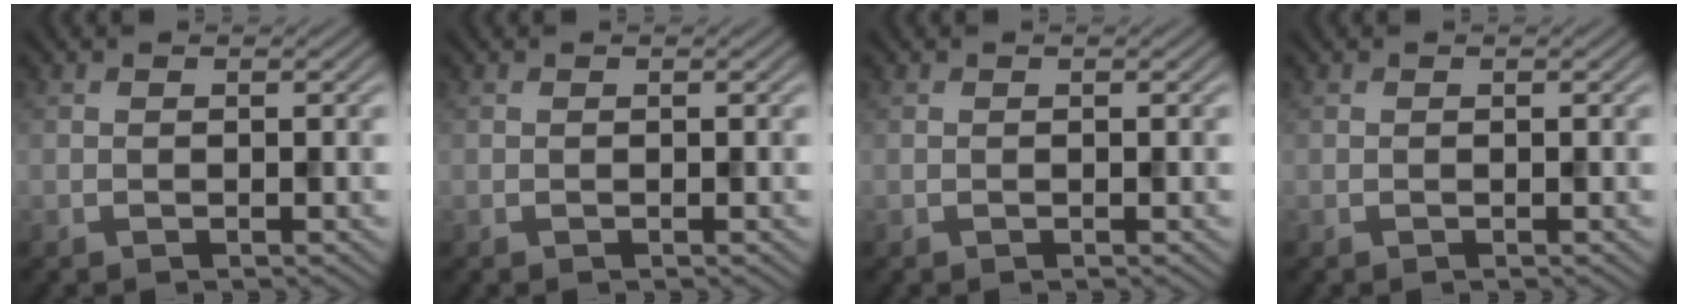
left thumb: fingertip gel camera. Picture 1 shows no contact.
{"total": 0.0}
{"total": 0.0}
{"total": 0.0}